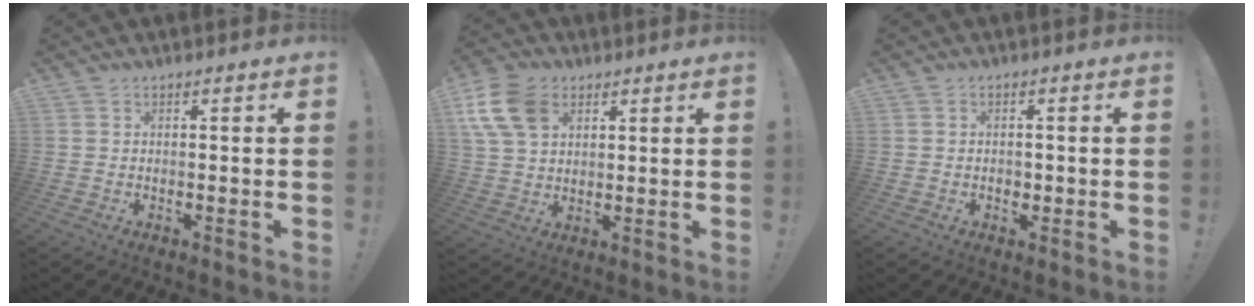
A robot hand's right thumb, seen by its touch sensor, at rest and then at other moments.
{"total": 13.0, "force": [5.3, 9.0, 7.7], "torque": [-0.148, -0.013, 0.105]}
{"total": 1.8, "force": [-0.7, 1.3, 1.0], "torque": [-0.014, 0.001, -0.012]}